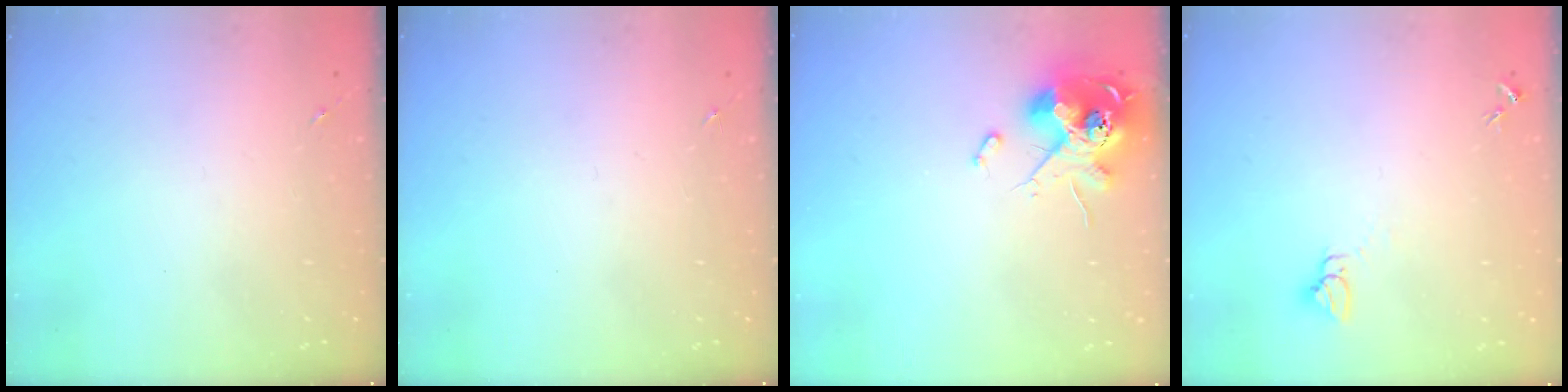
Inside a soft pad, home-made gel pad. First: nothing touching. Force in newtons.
{"total": 0.0}
{"total": 14.0, "press": 13.9, "slide": 1.5}
{"total": 3.0, "press": 3.0, "slide": 0.1}